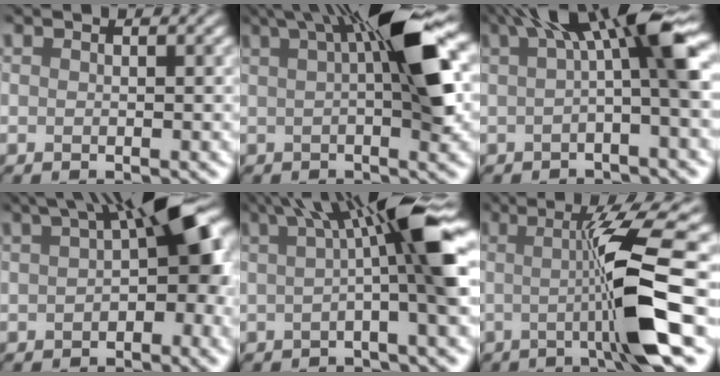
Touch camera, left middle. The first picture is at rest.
{"total": 9.1, "force": [2.8, 1.6, 8.6], "torque": [-0.118, 0.023, 0.045]}
{"total": 6.7, "force": [1.7, 0.8, 6.4], "torque": [-0.086, 0.024, 0.020]}
{"total": 8.5, "force": [1.3, 3.1, 7.8], "torque": [-0.089, 0.030, 0.012]}
{"total": 8.7, "force": [1.8, 1.1, 8.5], "torque": [-0.109, 0.026, 0.023]}
{"total": 7.6, "force": [-0.7, 0.5, 7.5], "torque": [-0.120, 0.002, -0.009]}